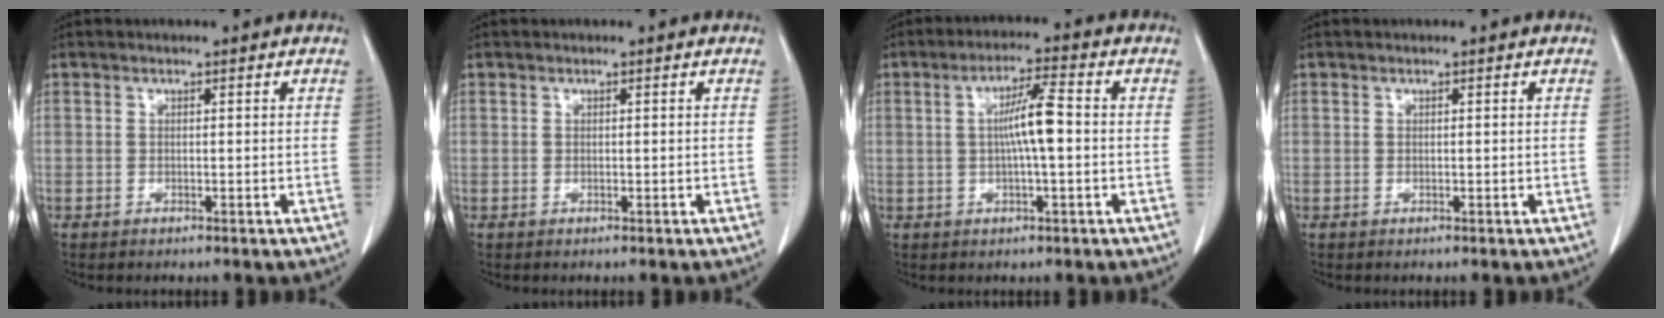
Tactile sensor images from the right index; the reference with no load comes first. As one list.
[{"total": 0.0}, {"total": 6.6, "force": [0.0, 0.7, 6.6], "torque": [-0.122, 0.010, -0.001]}, {"total": 0.0}]